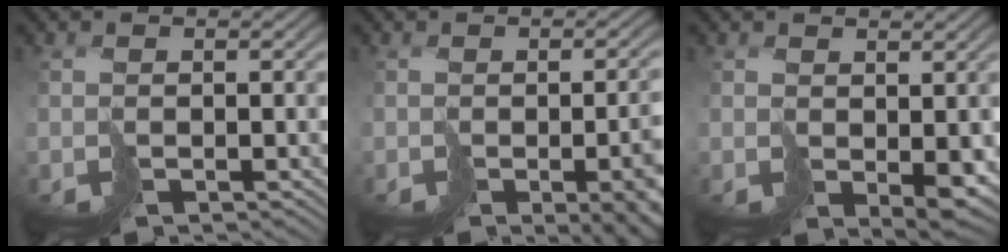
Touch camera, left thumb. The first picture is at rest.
{"total": 10.7, "force": [-4.0, 4.3, 9.0], "torque": [-0.087, -0.024, -0.028]}
{"total": 3.5, "force": [0.0, 2.2, 2.8], "torque": [-0.052, -0.018, 0.011]}